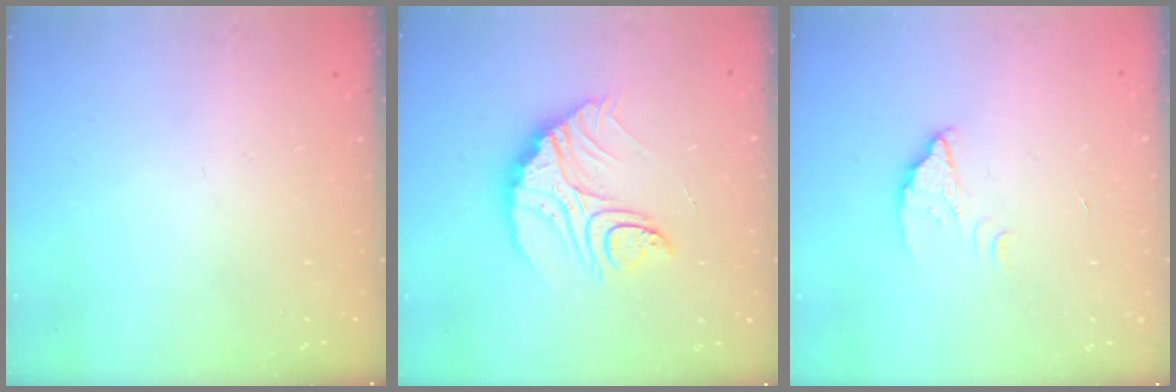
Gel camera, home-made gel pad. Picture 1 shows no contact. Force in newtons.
{"total": 12.9, "press": 12.9, "slide": 0.9}
{"total": 2.1, "press": 2.1, "slide": 0.1}